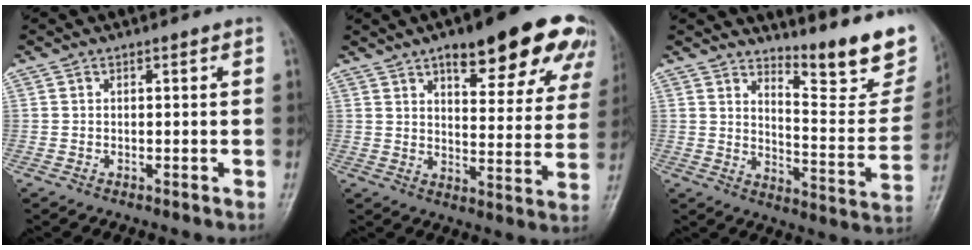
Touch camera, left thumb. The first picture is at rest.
{"total": 21.3, "force": [12.6, 7.1, 15.6], "torque": [-0.162, -0.035, 0.166]}
{"total": 17.4, "force": [13.1, 4.9, 10.4], "torque": [-0.094, -0.113, 0.174]}